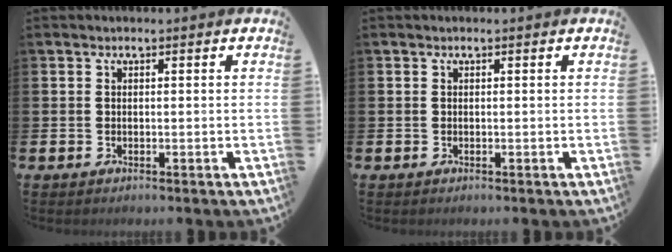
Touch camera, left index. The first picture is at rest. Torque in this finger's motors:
{"motor_torque": [0.00, 0.00, 0.00, 0.00]}